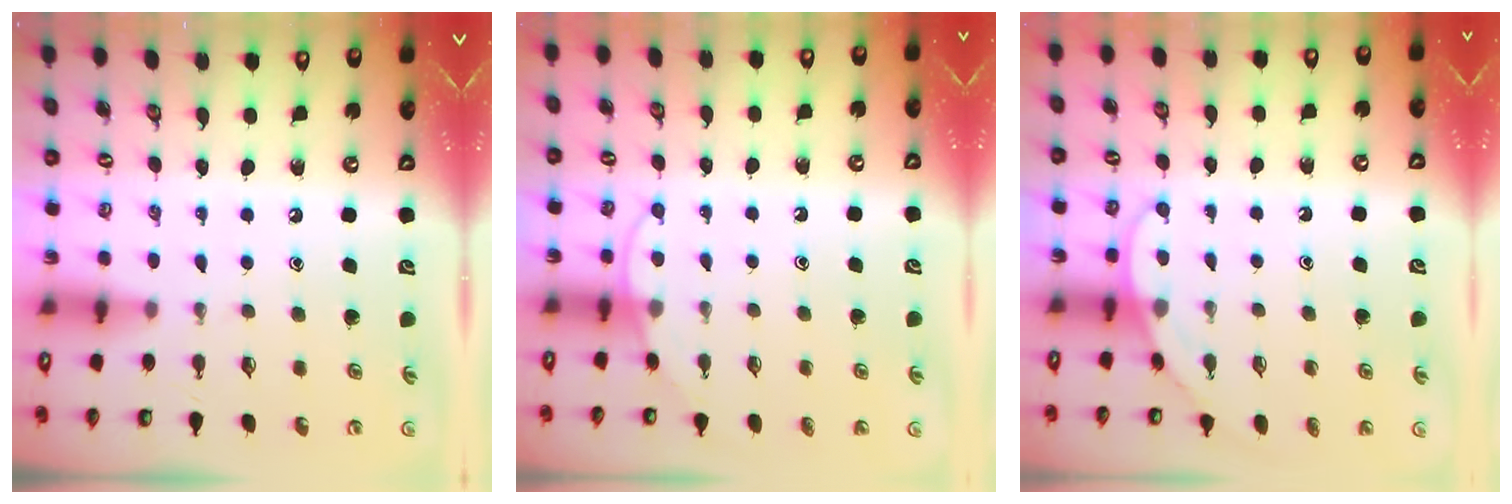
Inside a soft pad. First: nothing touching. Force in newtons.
{"total": 6.2, "press": 6.1, "slide": 0.7}
{"total": 6.6, "press": 6.6, "slide": 0.2}